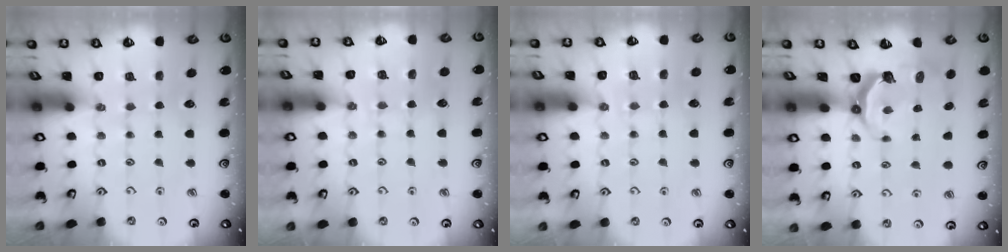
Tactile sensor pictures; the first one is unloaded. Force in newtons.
{"total": 5.3, "press": 5.3, "slide": 0.7}
{"total": 2.8, "press": 2.8, "slide": 0.3}
{"total": 5.5, "press": 4.0, "slide": 3.7}